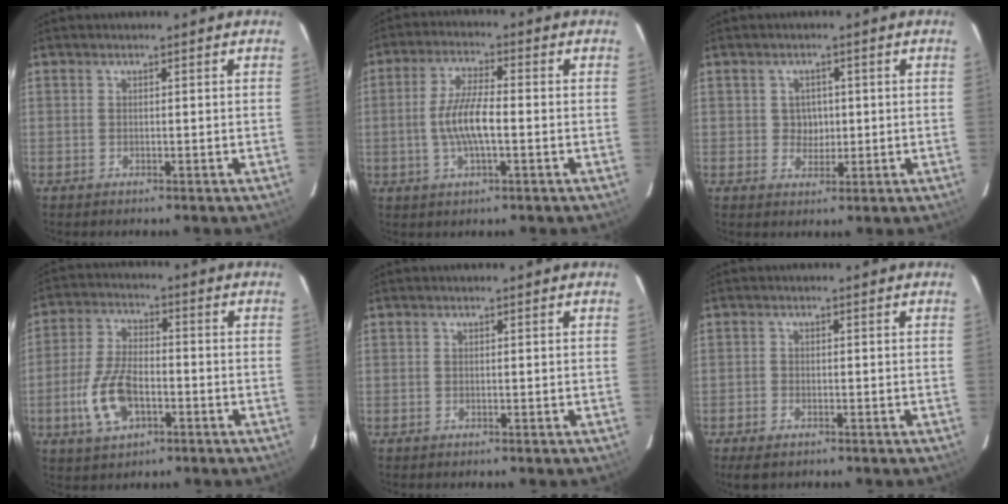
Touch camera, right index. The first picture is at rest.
{"total": 7.7, "force": [-1.3, 2.0, 7.3], "torque": [-0.146, 0.003, -0.026]}
{"total": 3.1, "force": [0.2, 3.0, 0.9], "torque": [-0.013, 0.009, 0.005]}
{"total": 10.8, "force": [-3.7, 5.6, 8.5], "torque": [-0.185, 0.000, -0.065]}
{"total": 0.0}
{"total": 4.1, "force": [-2.8, 2.1, 2.2], "torque": [-0.057, -0.012, -0.051]}